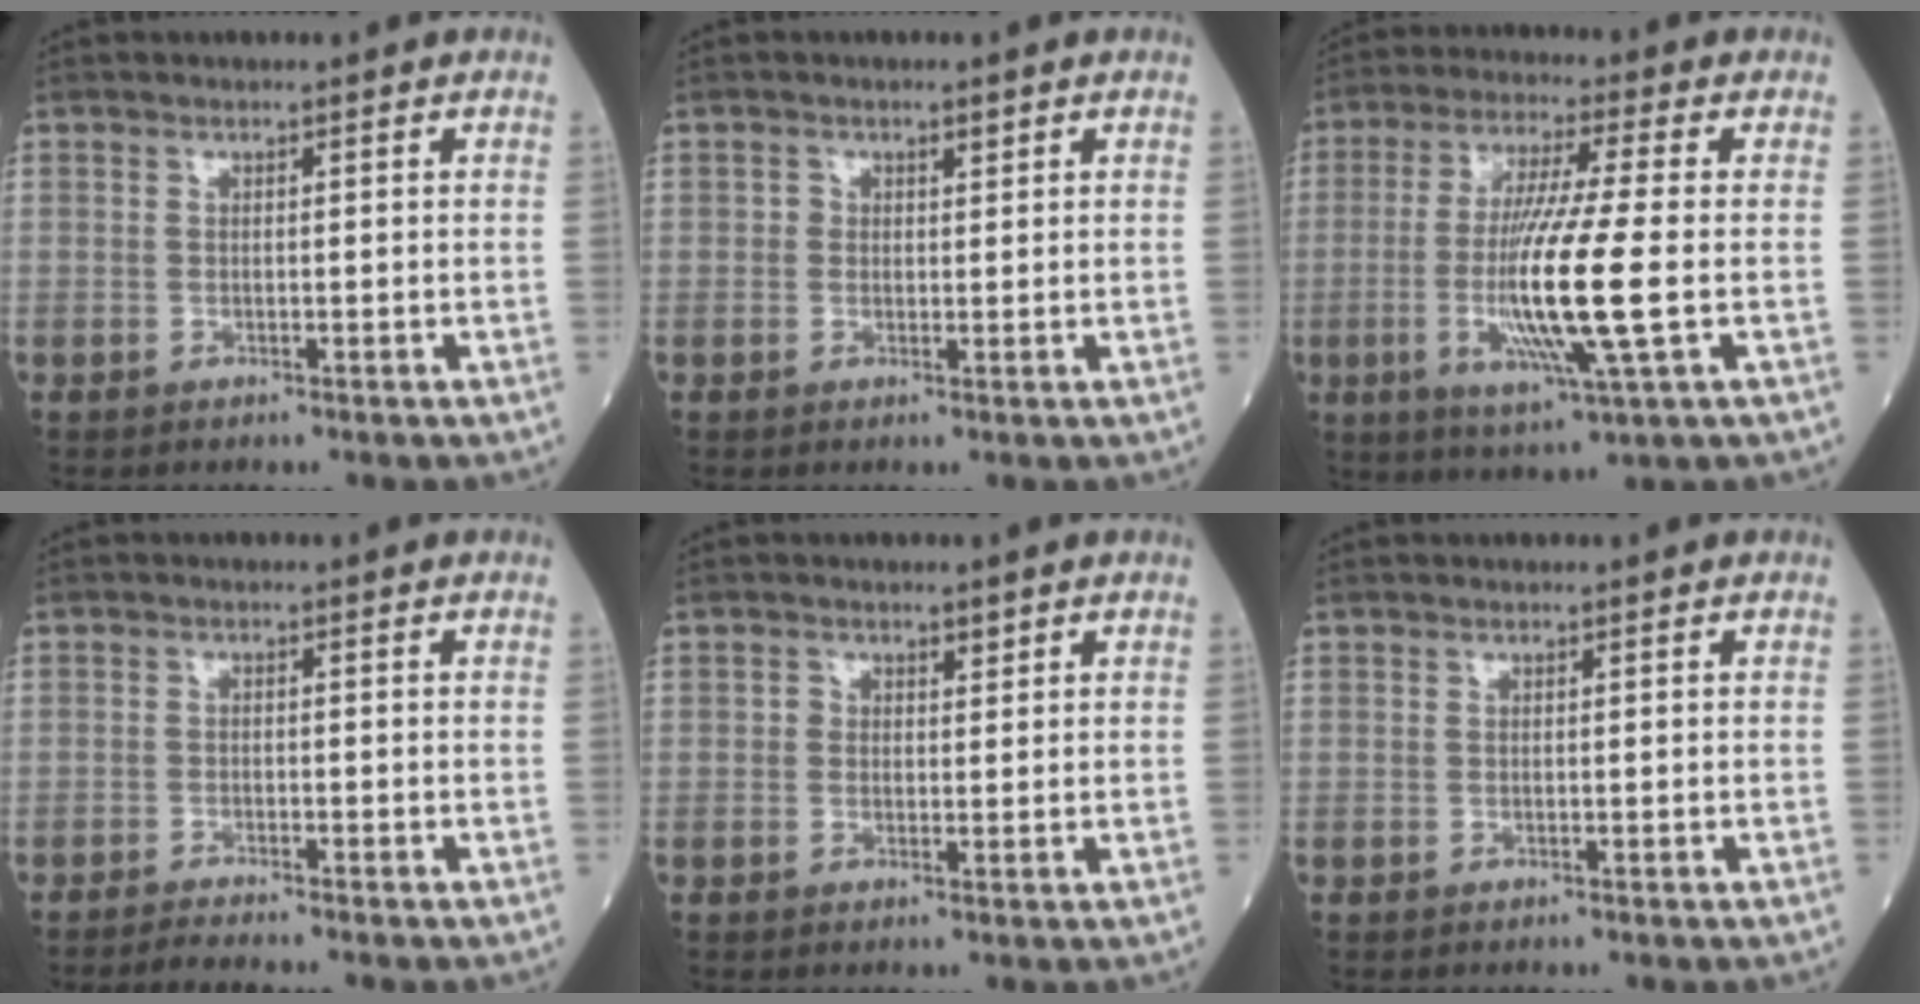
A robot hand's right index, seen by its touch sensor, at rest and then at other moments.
{"total": 1.2, "force": [0.6, 0.9, 0.5], "torque": [-0.003, 0.001, 0.007]}
{"total": 13.8, "force": [-2.2, -0.2, 13.6], "torque": [-0.271, -0.017, -0.046]}
{"total": 2.4, "force": [-2.3, -0.8, 0.4], "torque": [-0.016, -0.010, -0.043]}
{"total": 1.4, "force": [0.7, 1.1, 0.5], "torque": [-0.002, 0.002, 0.008]}
{"total": 0.0}